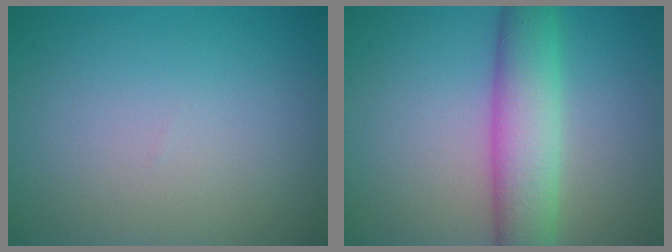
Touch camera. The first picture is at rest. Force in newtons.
{"total": 6.2, "press": 6.2, "slide": 0.3}